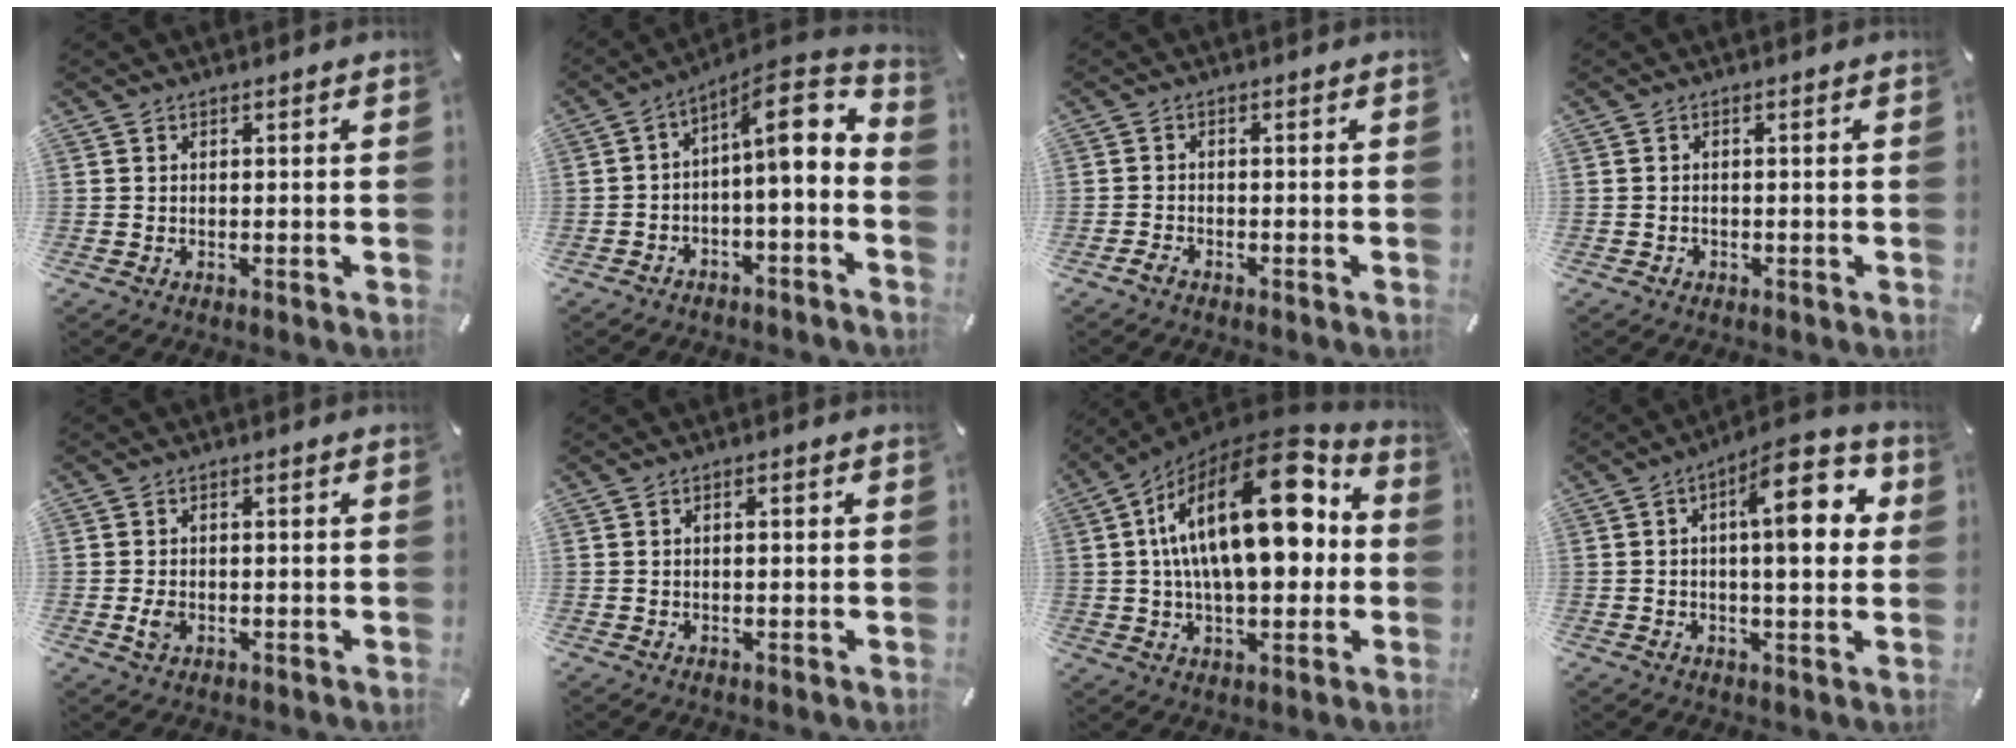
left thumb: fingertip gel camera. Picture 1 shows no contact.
{"total": 8.8, "force": [0.9, 2.9, 8.3], "torque": [-0.114, -0.030, 0.008]}
{"total": 1.4, "force": [-1.2, 0.5, 0.5], "torque": [-0.009, 0.004, -0.022]}
{"total": 0.6, "force": [-0.4, 0.5, 0.1], "torque": [-0.003, 0.003, -0.008]}
{"total": 2.5, "force": [-0.5, 1.6, 1.7], "torque": [-0.045, -0.002, -0.011]}
{"total": 0.9, "force": [0.0, 0.4, 0.8], "torque": [-0.016, 0.002, -0.001]}
{"total": 25.1, "force": [6.1, 11.9, 21.3], "torque": [-0.362, -0.031, 0.090]}
{"total": 14.2, "force": [3.8, 4.9, 12.8], "torque": [-0.171, -0.019, 0.054]}